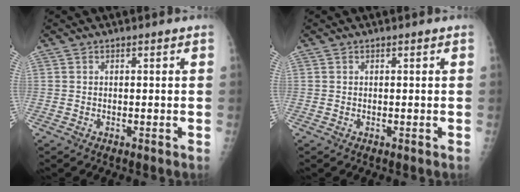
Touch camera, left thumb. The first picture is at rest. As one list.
[{"total": 0.0}]